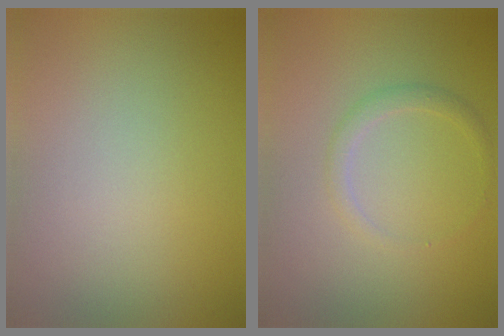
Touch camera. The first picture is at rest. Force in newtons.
{"total": 1.3, "press": 1.3, "slide": 0.1}